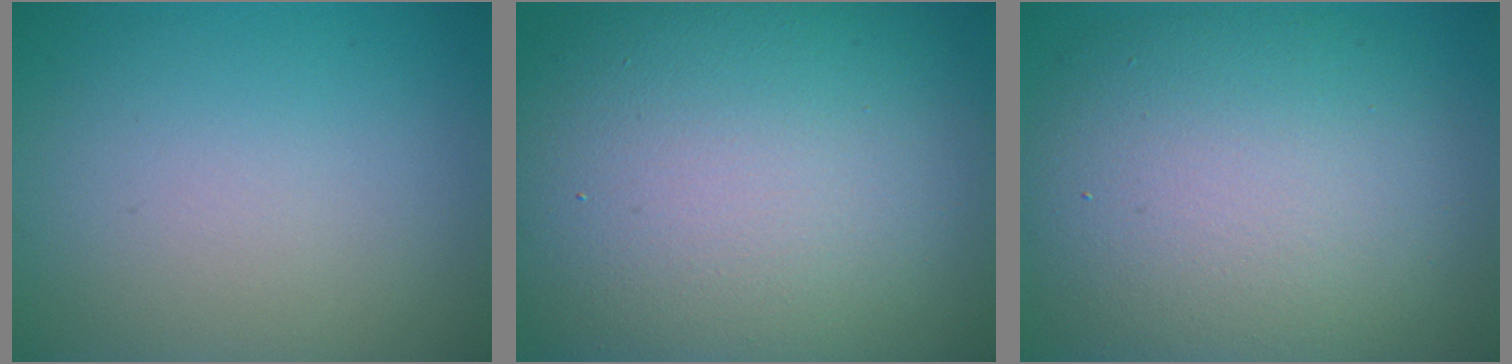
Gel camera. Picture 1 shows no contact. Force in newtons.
{"total": 17.1, "press": 17.1, "slide": 0.8}
{"total": 11.6, "press": 11.5, "slide": 1.2}